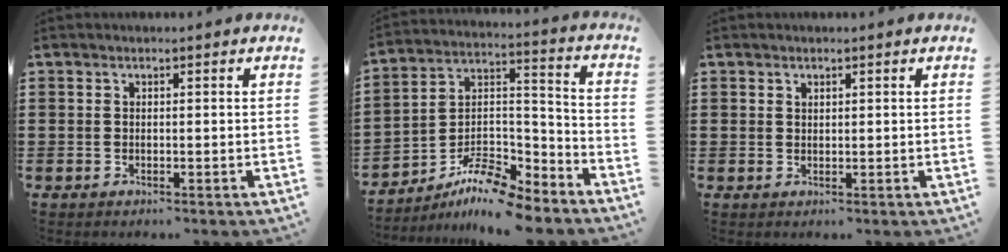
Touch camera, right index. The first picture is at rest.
{"total": 9.5, "force": [-8.2, 2.5, 4.1], "torque": [-0.076, 0.022, -0.161]}
{"total": 0.9, "force": [0.7, 0.5, 0.1], "torque": [-0.004, 0.003, 0.014]}